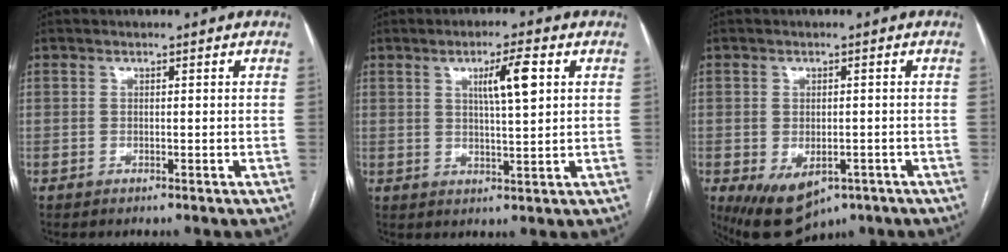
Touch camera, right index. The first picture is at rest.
{"total": 6.1, "force": [2.1, 0.5, 5.7], "torque": [-0.096, 0.003, 0.035]}
{"total": 9.0, "force": [-4.7, 5.3, 5.7], "torque": [-0.087, -0.009, -0.059]}